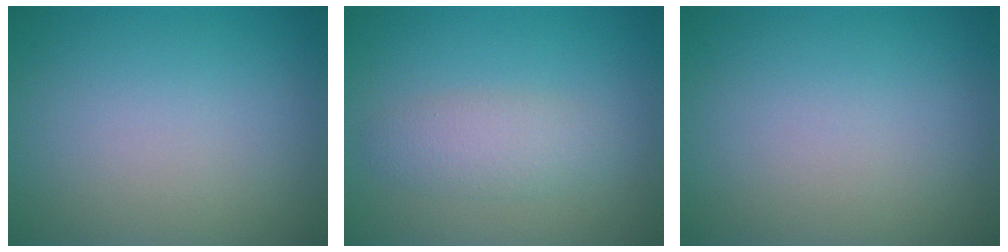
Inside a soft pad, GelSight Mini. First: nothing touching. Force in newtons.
{"total": 2.6, "press": 2.6, "slide": 0.0}
{"total": 0.0}